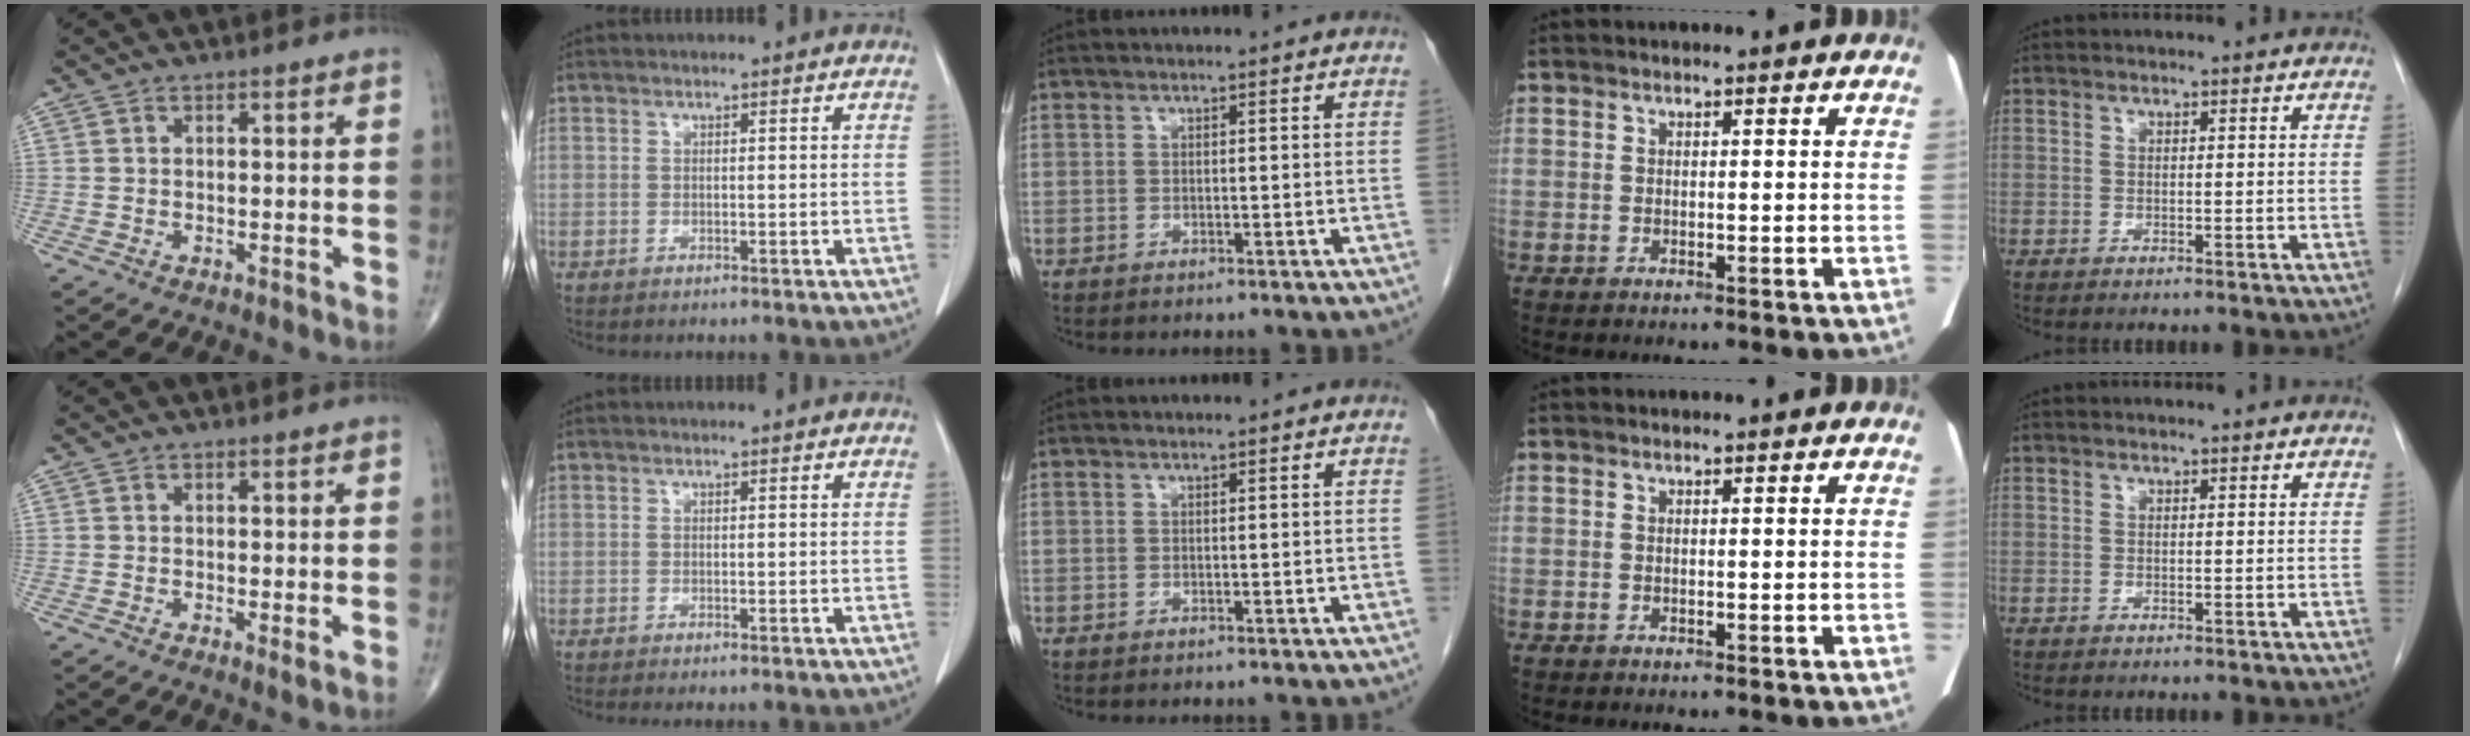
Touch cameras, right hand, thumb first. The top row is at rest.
{"thumb": {"total": 1.3, "force": [-0.1, 0.1, 1.2], "torque": [-0.022, -0.007, -0.003]}, "index": {"total": 0.7, "force": [-0.5, 0.0, 0.4], "torque": [-0.007, -0.002, -0.009]}}